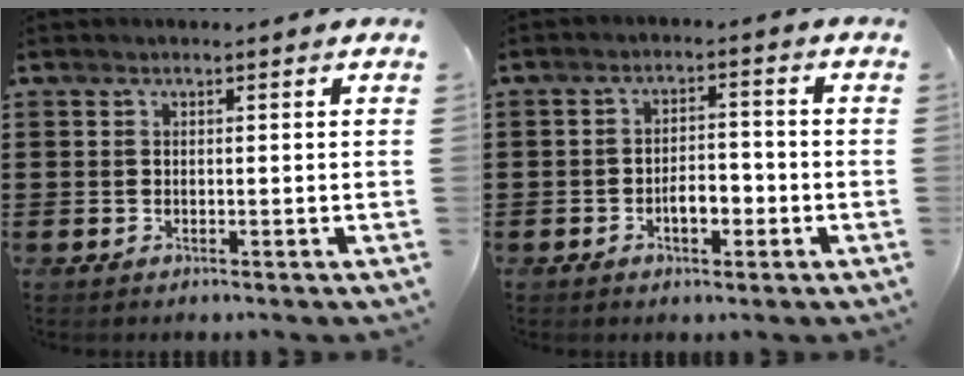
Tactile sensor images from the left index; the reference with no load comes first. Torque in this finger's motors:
{"motor_torque": [0.28, 0.22, 0.13, 0.07]}